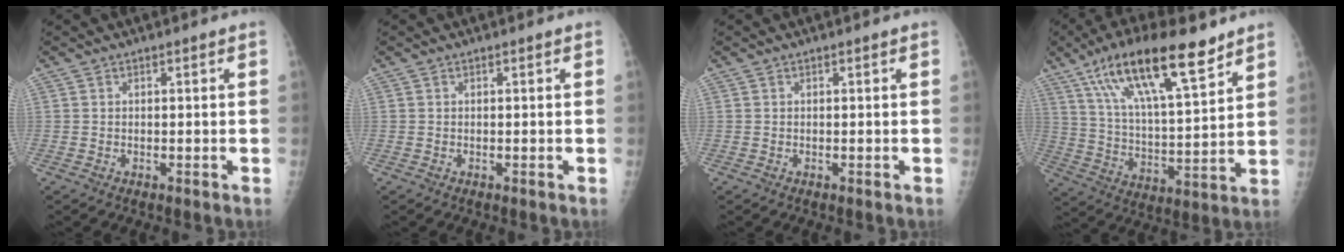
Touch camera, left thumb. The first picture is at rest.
{"total": 0.0}
{"total": 0.0}
{"total": 20.2, "force": [12.7, 5.7, 14.6], "torque": [-0.238, -0.038, 0.229]}